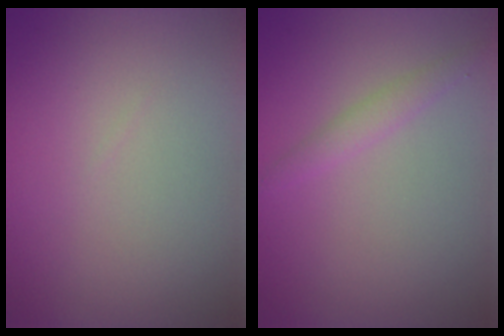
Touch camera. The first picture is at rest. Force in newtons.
{"total": 1.4, "press": 1.4, "slide": 0.0}